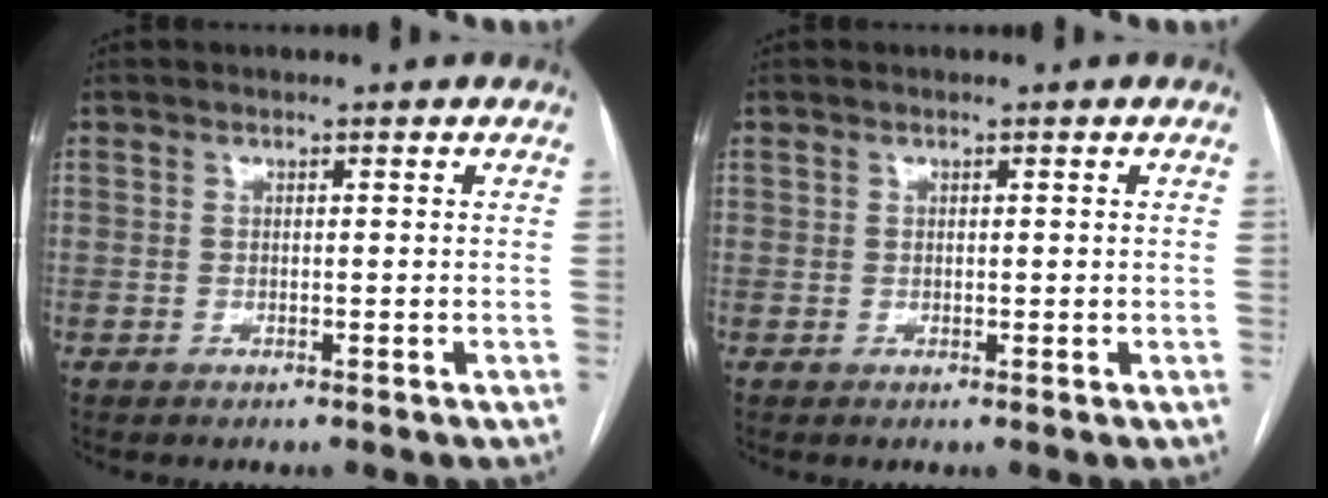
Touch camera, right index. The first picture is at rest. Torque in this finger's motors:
{"motor_torque": [-0.10, 0.00, 0.08, 0.01]}